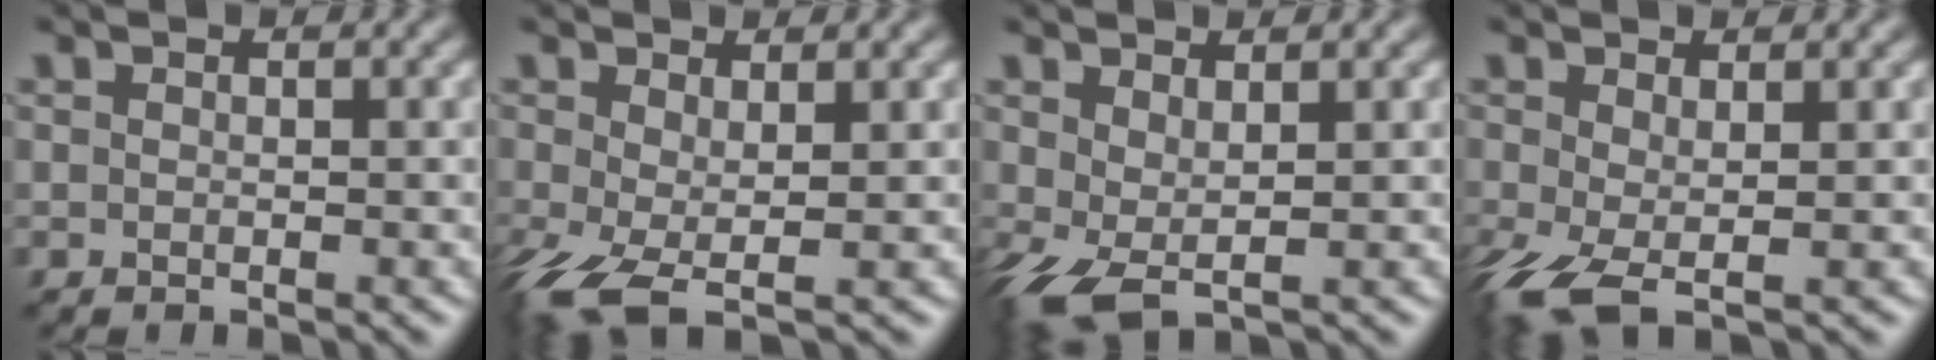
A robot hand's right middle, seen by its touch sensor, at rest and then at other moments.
{"total": 4.4, "force": [-1.1, 1.7, 3.9], "torque": [-0.094, -0.008, -0.028]}
{"total": 3.7, "force": [0.0, 1.7, 3.3], "torque": [-0.082, -0.003, -0.002]}
{"total": 3.9, "force": [-0.9, 1.5, 3.5], "torque": [-0.086, -0.007, -0.023]}